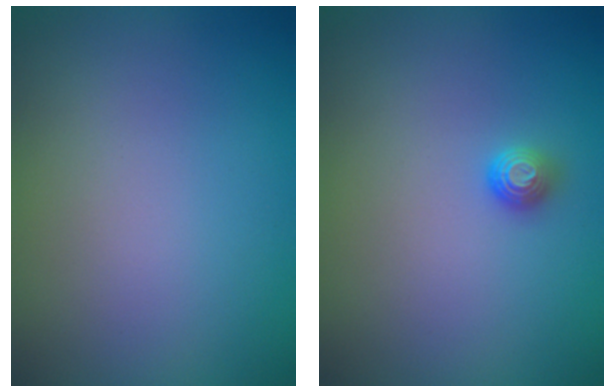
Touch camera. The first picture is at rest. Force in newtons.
{"total": 1.2, "press": 1.1, "slide": 0.4}